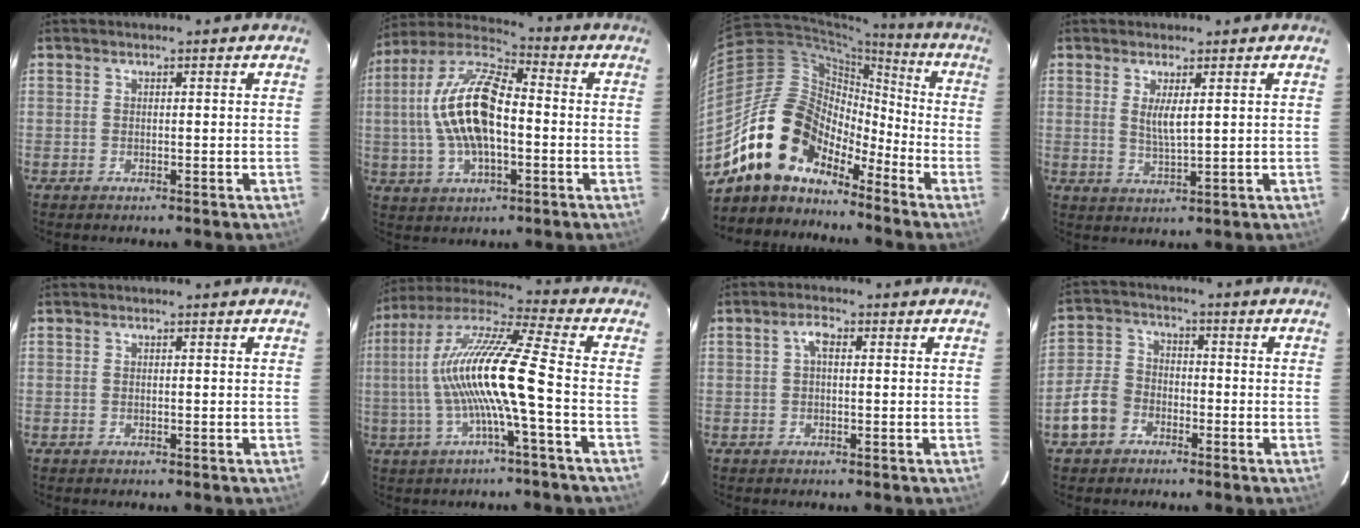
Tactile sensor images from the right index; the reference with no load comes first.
{"total": 16.9, "force": [-0.8, 7.7, 15.0], "torque": [-0.300, 0.013, -0.018]}
{"total": 15.5, "force": [-12.0, 7.5, 6.3], "torque": [-0.121, 0.018, -0.224]}
{"total": 4.0, "force": [1.2, 0.7, 3.7], "torque": [-0.070, -0.008, 0.022]}
{"total": 0.0}
{"total": 15.6, "force": [-2.4, 0.2, 15.4], "torque": [-0.286, 0.004, -0.044]}
{"total": 2.1, "force": [0.3, 1.0, 1.8], "torque": [-0.039, 0.010, 0.005]}
{"total": 7.7, "force": [-4.0, 5.9, 2.9], "torque": [-0.074, 0.022, -0.075]}